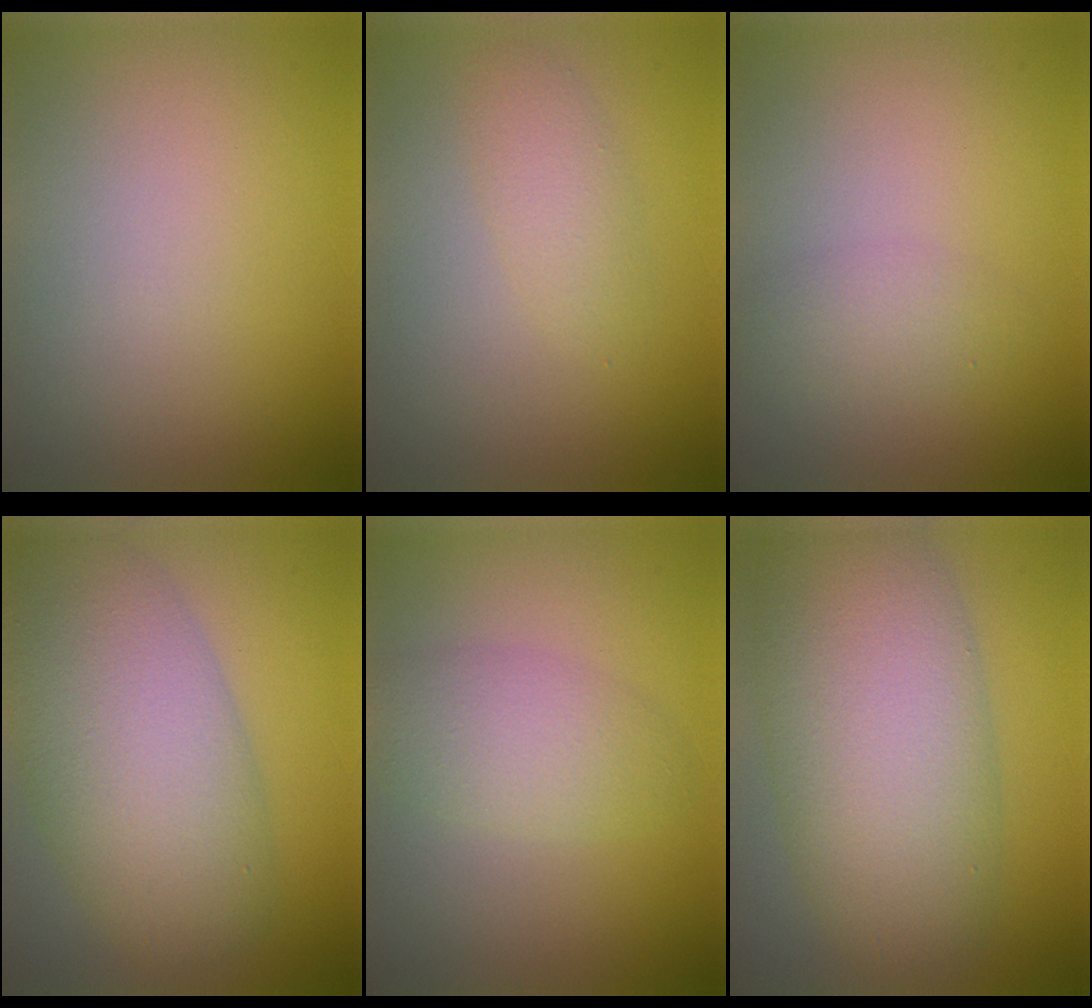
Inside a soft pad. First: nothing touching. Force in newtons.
{"total": 2.0, "press": 2.0, "slide": 0.1}
{"total": 1.9, "press": 1.9, "slide": 0.1}
{"total": 9.5, "press": 9.5, "slide": 0.6}
{"total": 3.4, "press": 3.4, "slide": 0.1}
{"total": 10.1, "press": 10.1, "slide": 0.3}